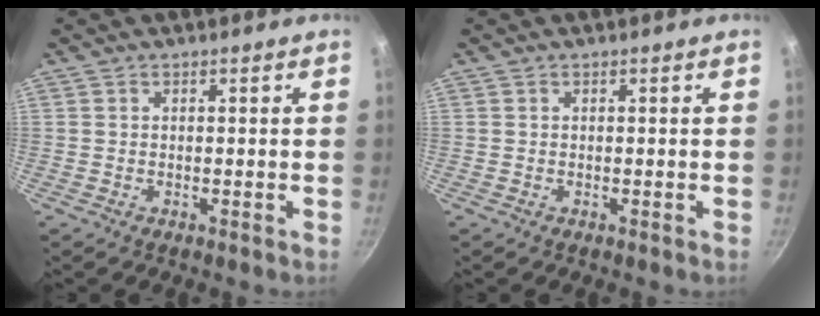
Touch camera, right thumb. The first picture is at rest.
{"total": 0.0}